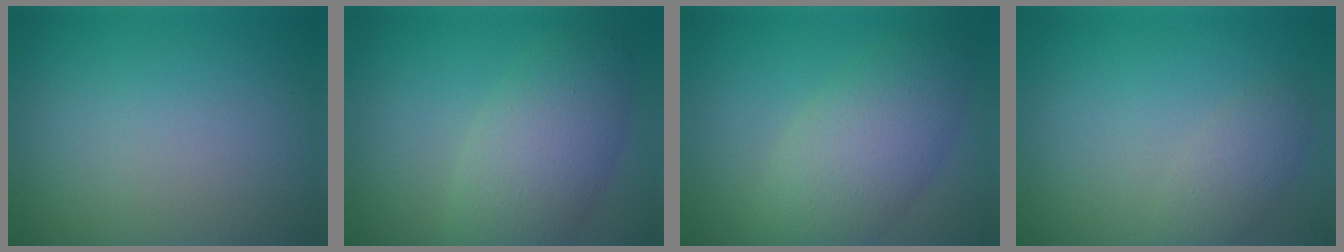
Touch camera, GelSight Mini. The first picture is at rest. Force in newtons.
{"total": 6.1, "press": 6.0, "slide": 0.3}
{"total": 6.3, "press": 6.3, "slide": 0.4}
{"total": 2.0, "press": 2.0, "slide": 0.0}